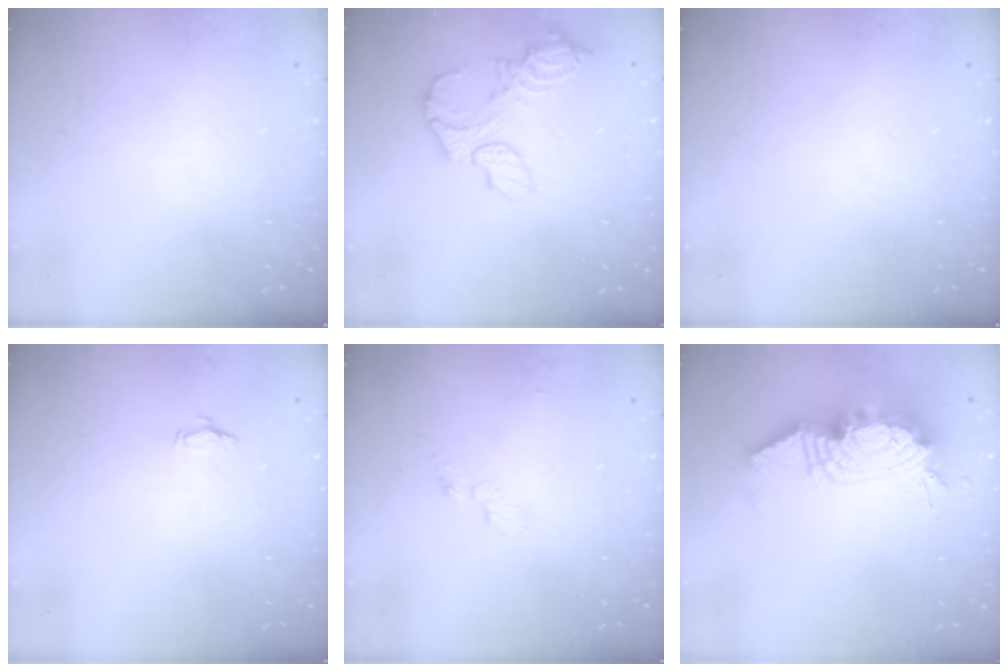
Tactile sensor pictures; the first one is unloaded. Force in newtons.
{"total": 12.9, "press": 12.9, "slide": 1.1}
{"total": 0.0}
{"total": 3.8, "press": 3.8, "slide": 0.3}
{"total": 4.0, "press": 4.0, "slide": 0.4}
{"total": 19.0, "press": 18.9, "slide": 1.8}